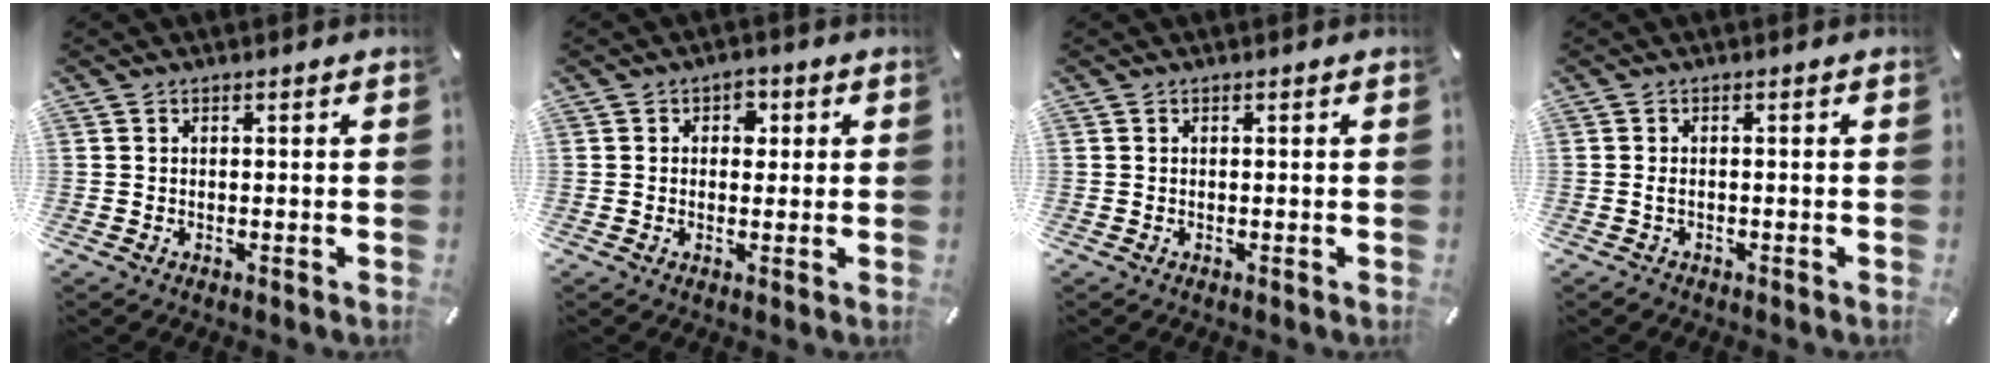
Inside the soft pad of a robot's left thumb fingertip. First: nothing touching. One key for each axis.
{"total": 3.1, "fx": 0.5, "fy": 2.5, "fz": 1.9, "tx": -0.009, "ty": -0.004, "tz": -0.002}
{"total": 0.0}
{"total": 1.4, "fx": -0.6, "fy": 0.8, "fz": 0.9, "tx": -0.020, "ty": 0.002, "tz": -0.012}